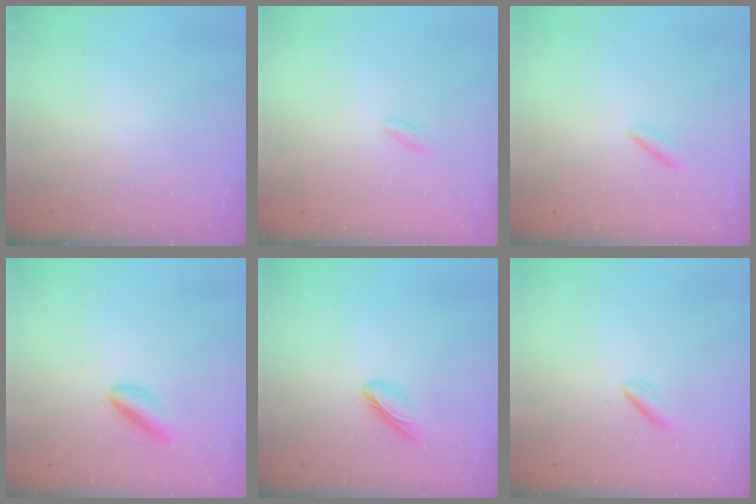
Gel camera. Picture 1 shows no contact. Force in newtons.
{"total": 0.5, "press": 0.0, "slide": 0.5}
{"total": 2.1, "press": 1.9, "slide": 1.0}
{"total": 5.0, "press": 4.7, "slide": 1.9}
{"total": 6.1, "press": 6.0, "slide": 0.7}
{"total": 1.7, "press": 1.3, "slide": 1.0}